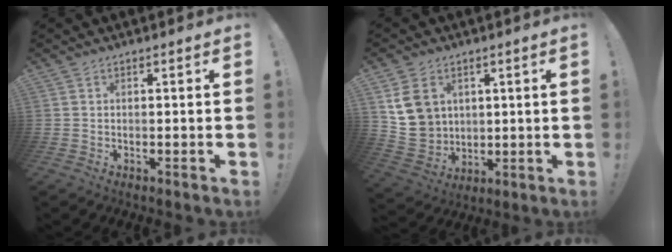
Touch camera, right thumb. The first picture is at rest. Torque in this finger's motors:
{"motor_torque": [-0.29, 0.44, 0.16, 0.64, -0.03]}